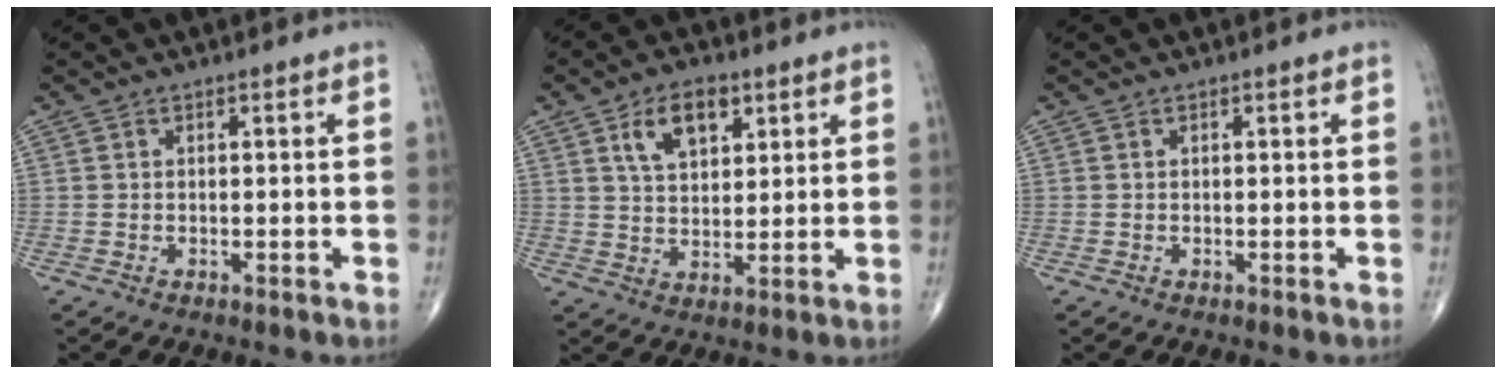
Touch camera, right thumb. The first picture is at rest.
{"total": 8.5, "force": [4.0, 4.7, 5.8], "torque": [-0.081, -0.012, 0.072]}
{"total": 0.0}